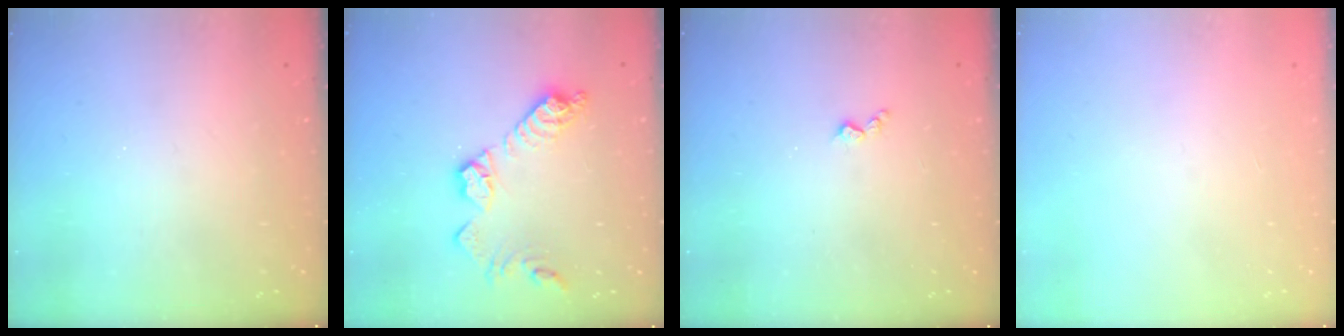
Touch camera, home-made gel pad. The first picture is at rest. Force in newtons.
{"total": 14.3, "press": 14.3, "slide": 1.0}
{"total": 3.0, "press": 2.9, "slide": 0.6}
{"total": 0.0}